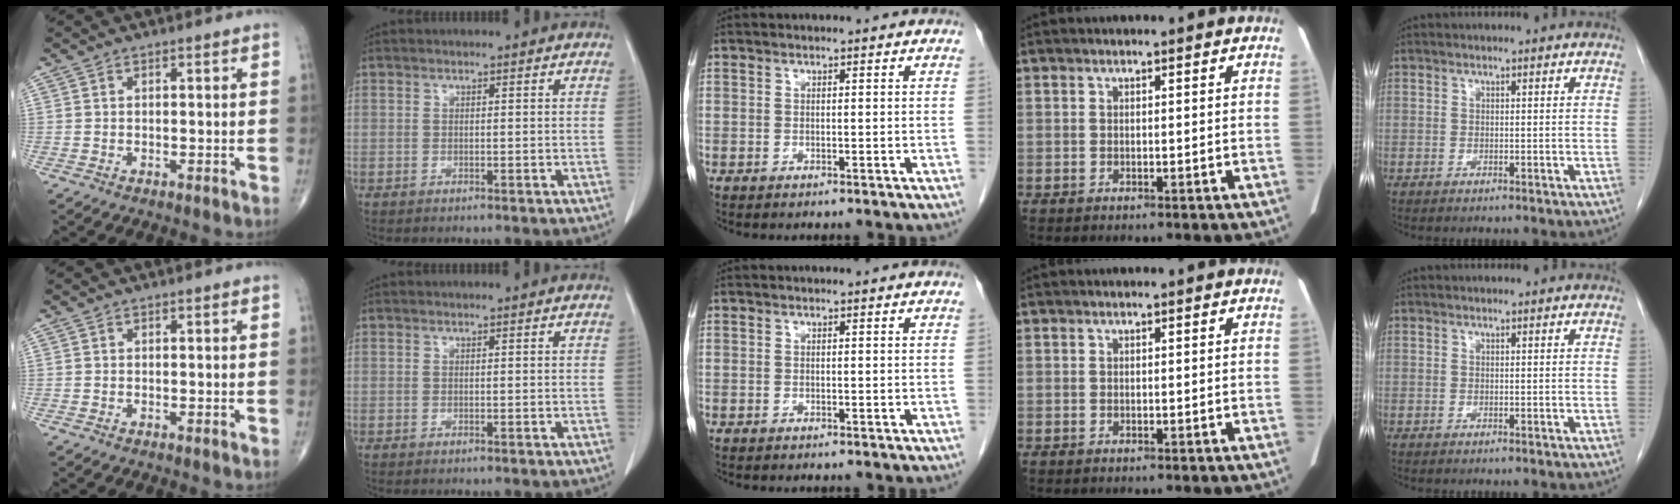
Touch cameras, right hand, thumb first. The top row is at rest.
{}